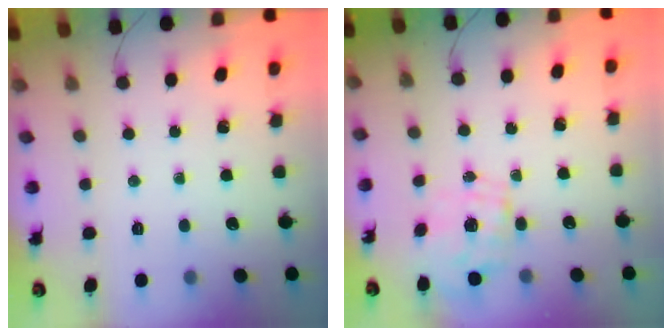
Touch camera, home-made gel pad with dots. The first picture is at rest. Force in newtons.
{"total": 1.6, "press": 1.4, "slide": 0.7}